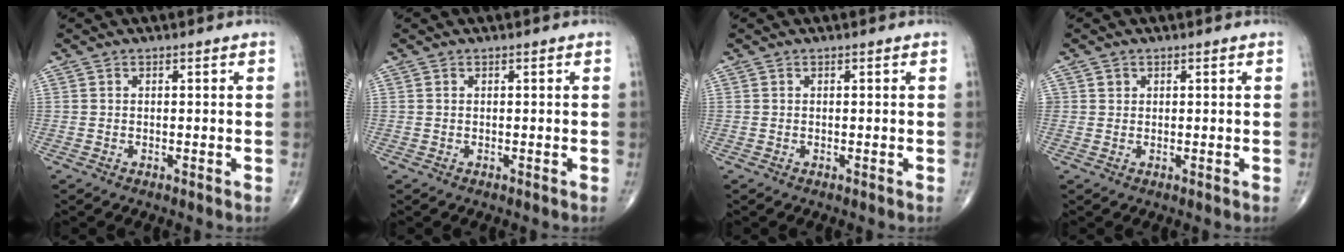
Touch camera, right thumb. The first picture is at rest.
{"total": 0.0}
{"total": 0.0}
{"total": 0.9, "force": [0.4, 0.8, 0.1], "torque": [0.008, 0.000, 0.005]}